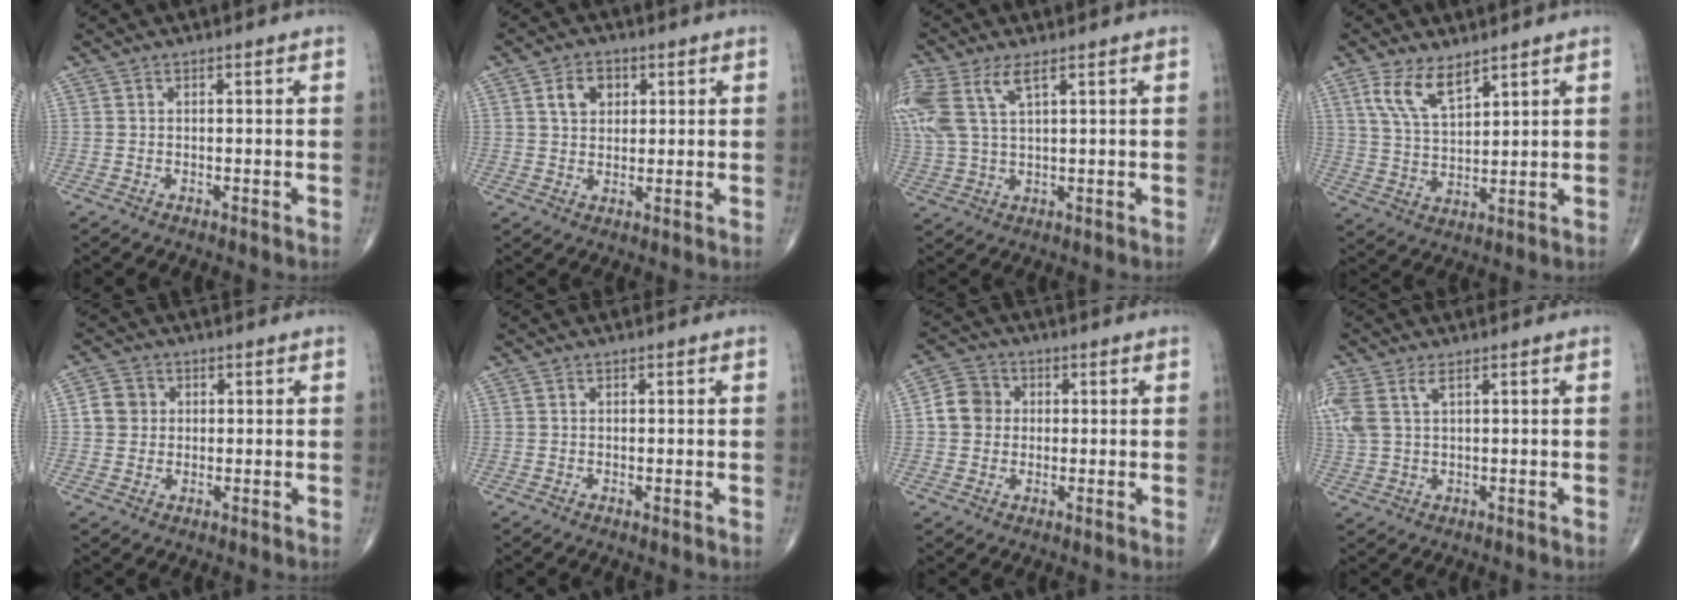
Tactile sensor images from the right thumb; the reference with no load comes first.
{"total": 5.0, "force": [1.8, 3.7, 2.8], "torque": [-0.028, -0.001, 0.028]}
{"total": 12.1, "force": [5.0, 5.2, 9.8], "torque": [-0.260, 0.004, 0.104]}
{"total": 7.6, "force": [4.9, 3.0, 5.0], "torque": [-0.088, -0.027, 0.101]}
{"total": 4.3, "force": [0.6, 4.0, 1.5], "torque": [-0.010, 0.005, 0.006]}
{"total": 0.0}
{"total": 6.2, "force": [0.5, 5.6, 2.5], "torque": [-0.031, 0.012, -0.002]}
{"total": 7.8, "force": [2.9, 3.9, 6.1], "torque": [-0.171, 0.017, 0.068]}